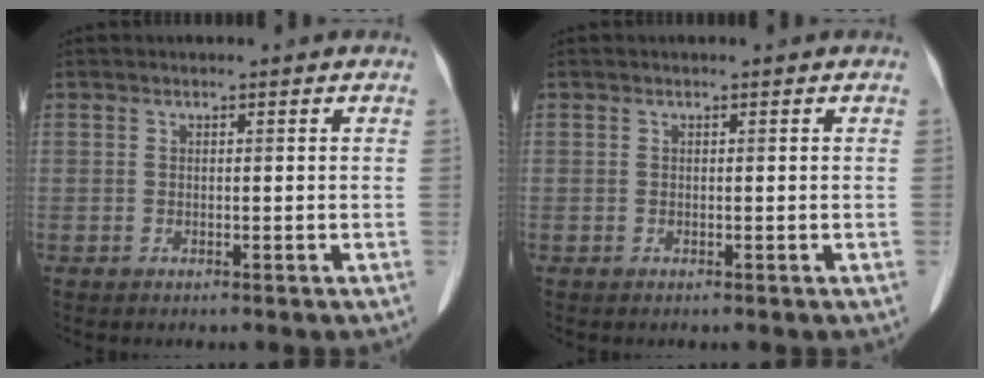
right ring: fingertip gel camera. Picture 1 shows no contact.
{"total": 0.0}